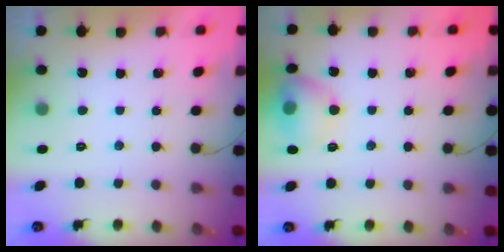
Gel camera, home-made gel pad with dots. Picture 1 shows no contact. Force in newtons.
{"total": 10.4, "press": 10.3, "slide": 1.4}